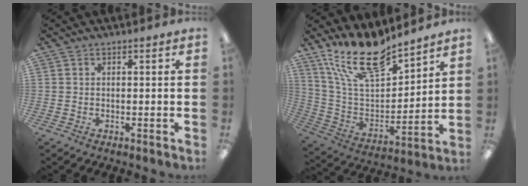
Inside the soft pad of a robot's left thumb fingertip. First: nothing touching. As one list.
[{"total": 18.7, "force": [14.7, 6.6, 9.5], "torque": [-0.196, -0.084, 0.263]}]